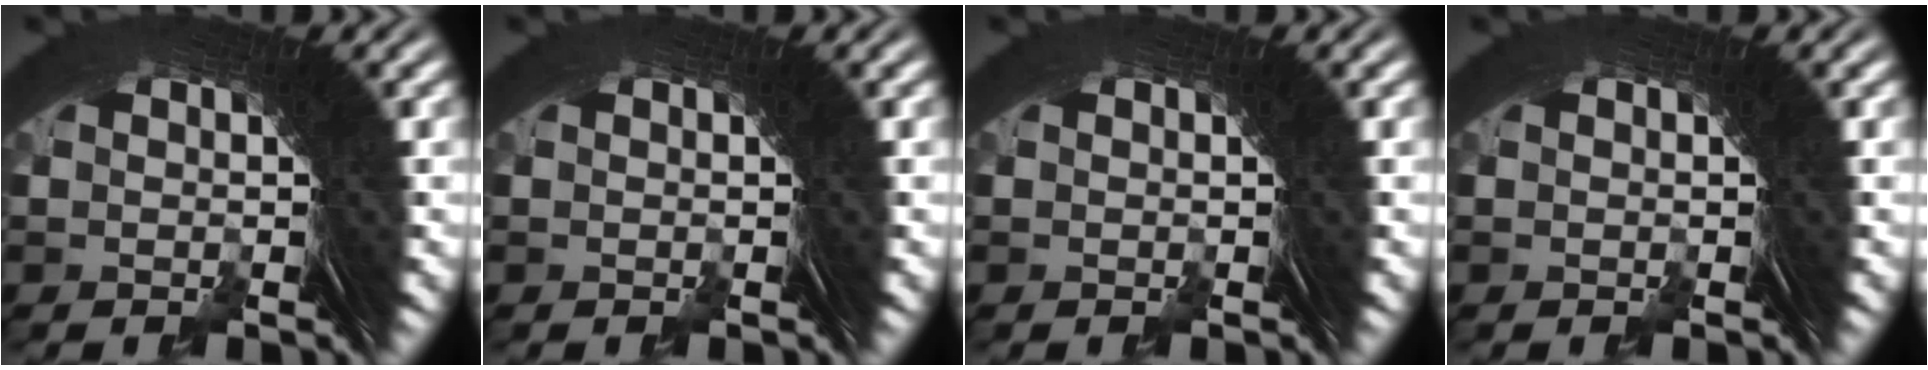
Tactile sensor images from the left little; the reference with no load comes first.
{"total": 0.0}
{"total": 0.0}
{"total": 0.0}